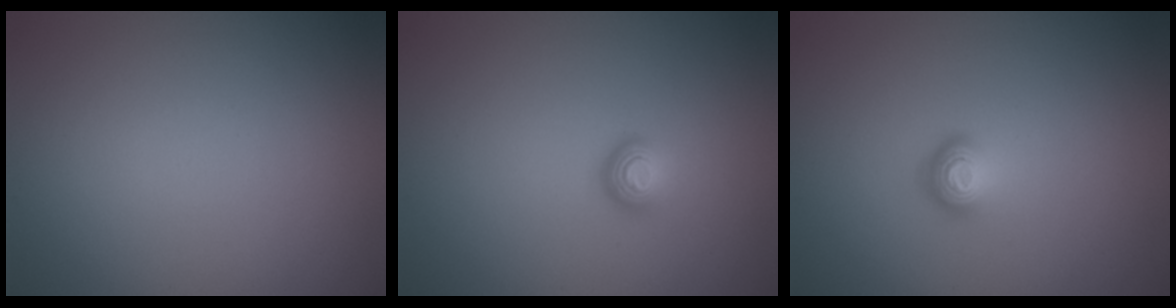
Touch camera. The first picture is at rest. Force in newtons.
{"total": 1.8, "press": 1.1, "slide": 1.4}
{"total": 1.8, "press": 1.2, "slide": 1.3}